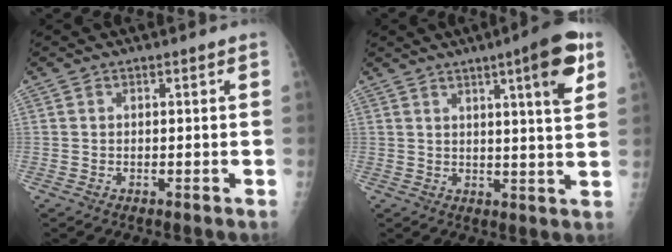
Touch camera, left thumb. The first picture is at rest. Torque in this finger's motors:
{"motor_torque": [0.18, 0.13, 0.01, -0.11, 0.10]}